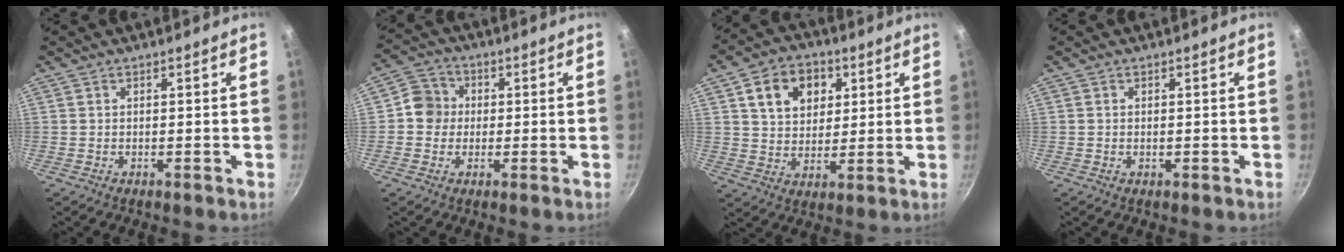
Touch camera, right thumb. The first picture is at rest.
{"total": 6.1, "force": [0.0, 5.8, 2.0], "torque": [-0.002, 0.012, -0.018]}
{"total": 11.8, "force": [4.3, 8.9, 6.5], "torque": [-0.076, -0.002, 0.068]}
{"total": 0.7, "force": [-0.1, 0.4, 0.5], "torque": [-0.009, 0.000, -0.001]}